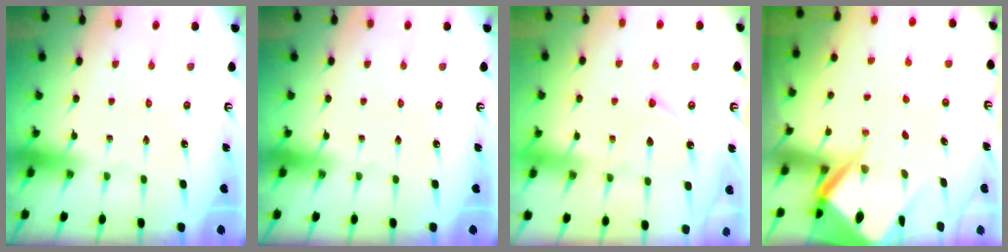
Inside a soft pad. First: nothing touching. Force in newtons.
{"total": 0.0}
{"total": 9.3, "press": 9.2, "slide": 0.9}
{"total": 7.8, "press": 7.8, "slide": 0.7}